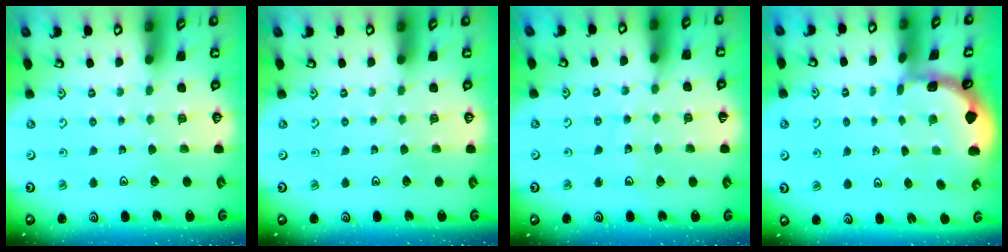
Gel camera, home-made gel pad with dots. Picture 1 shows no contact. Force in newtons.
{"total": 0.0}
{"total": 6.7, "press": 6.3, "slide": 2.3}
{"total": 1.5, "press": 1.5, "slide": 0.2}